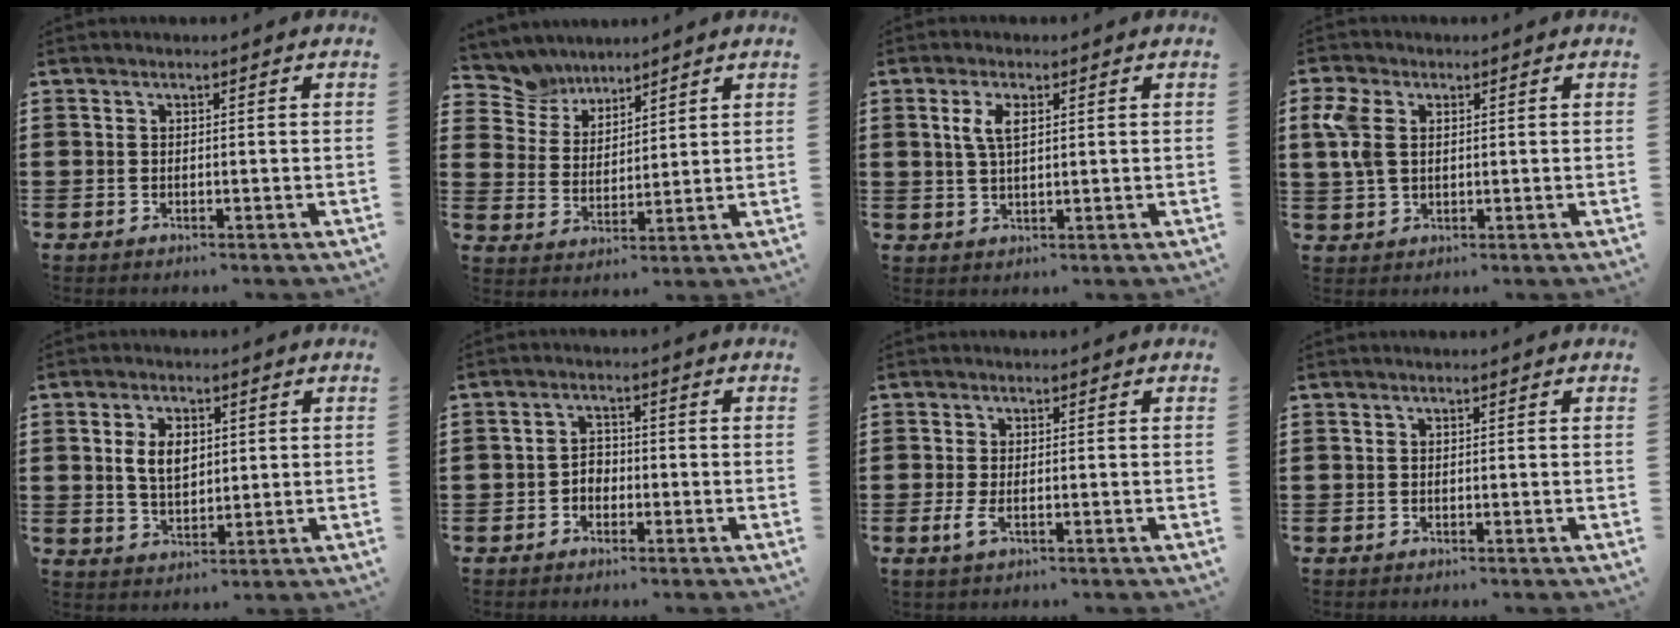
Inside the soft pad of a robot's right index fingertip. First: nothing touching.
{"total": 5.7, "force": [5.0, 2.7, -0.1], "torque": [-0.032, -0.017, 0.094]}
{"total": 3.7, "force": [1.1, 1.6, 3.2], "torque": [-0.068, 0.009, 0.018]}
{"total": 5.1, "force": [1.7, 3.3, 3.5], "torque": [-0.101, 0.004, 0.023]}
{"total": 5.1, "force": [1.0, 3.1, 3.9], "torque": [-0.075, 0.003, 0.010]}
{"total": 2.1, "force": [-1.1, 1.5, 0.9], "torque": [-0.022, 0.005, -0.024]}
{"total": 1.9, "force": [-0.5, 0.5, 1.7], "torque": [-0.045, -0.008, -0.012]}
{"total": 0.0}